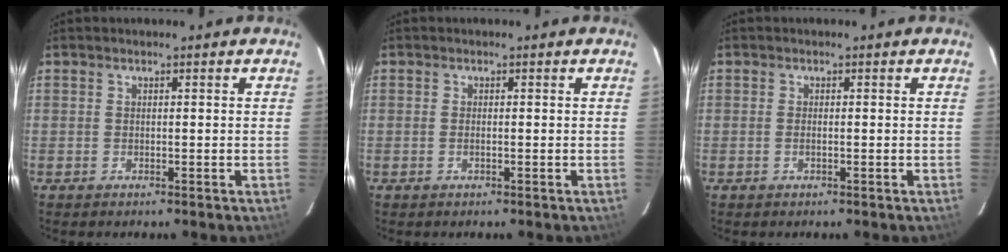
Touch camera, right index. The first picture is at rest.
{"total": 0.8, "force": [-0.2, 0.1, 0.8], "torque": [-0.017, 0.001, -0.004]}
{"total": 0.9, "force": [-0.2, 0.1, 0.9], "torque": [-0.019, 0.001, -0.006]}